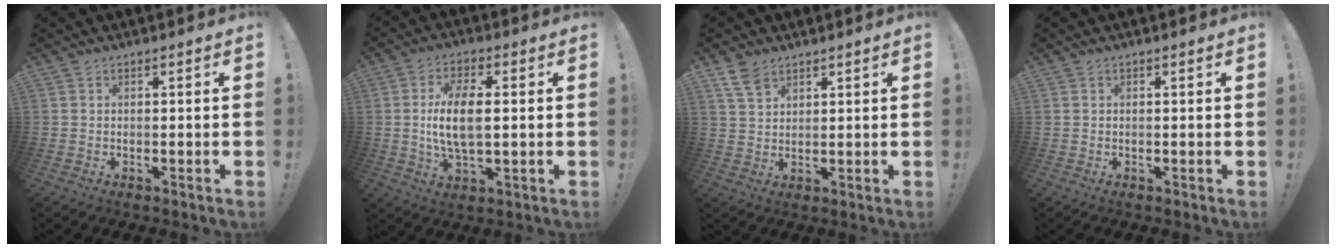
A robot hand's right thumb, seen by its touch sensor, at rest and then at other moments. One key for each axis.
{"total": 11.4, "fx": 0.7, "fy": 5.2, "fz": 10.1, "tx": -0.186, "ty": -0.005, "tz": 0.010}
{"total": 5.3, "fx": 3.8, "fy": 2.9, "fz": 2.3, "tx": -0.041, "ty": -0.017, "tz": 0.072}
{"total": 0.0}